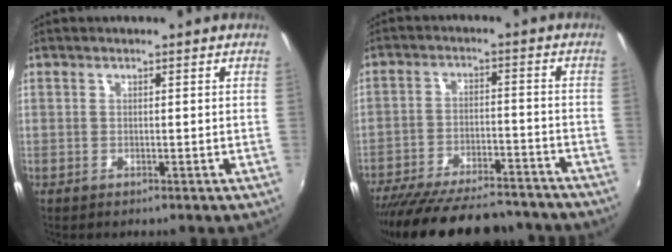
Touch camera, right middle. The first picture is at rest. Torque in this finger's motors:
{"motor_torque": [1.10, -1.04, 0.35, 0.21]}